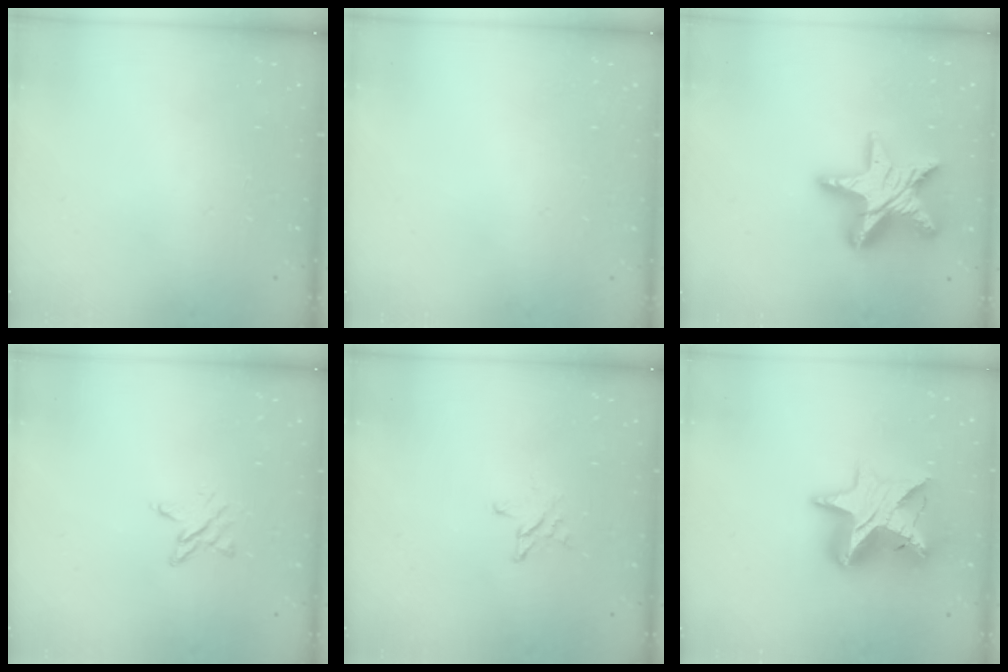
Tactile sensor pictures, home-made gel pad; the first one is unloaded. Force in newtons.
{"total": 0.0}
{"total": 18.3, "press": 18.3, "slide": 1.2}
{"total": 3.7, "press": 3.7, "slide": 0.4}
{"total": 3.0, "press": 3.0, "slide": 0.3}
{"total": 14.6, "press": 14.5, "slide": 1.0}